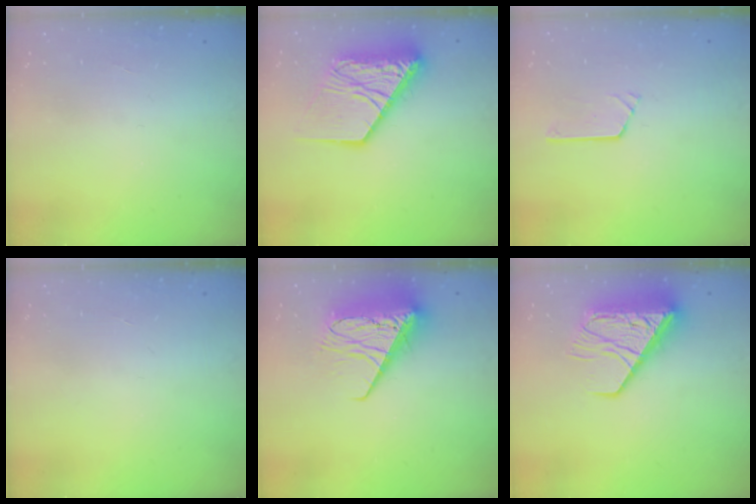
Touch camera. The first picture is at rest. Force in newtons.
{"total": 18.1, "press": 17.9, "slide": 2.1}
{"total": 2.6, "press": 2.6, "slide": 0.2}
{"total": 0.0}
{"total": 12.4, "press": 12.4, "slide": 0.8}
{"total": 13.3, "press": 13.2, "slide": 1.2}